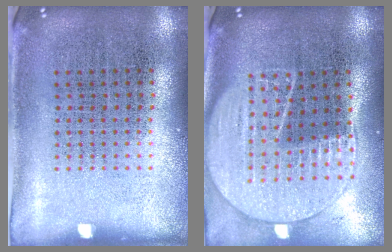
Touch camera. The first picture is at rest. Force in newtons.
{"total": 2.0, "press": 1.8, "slide": 0.9}